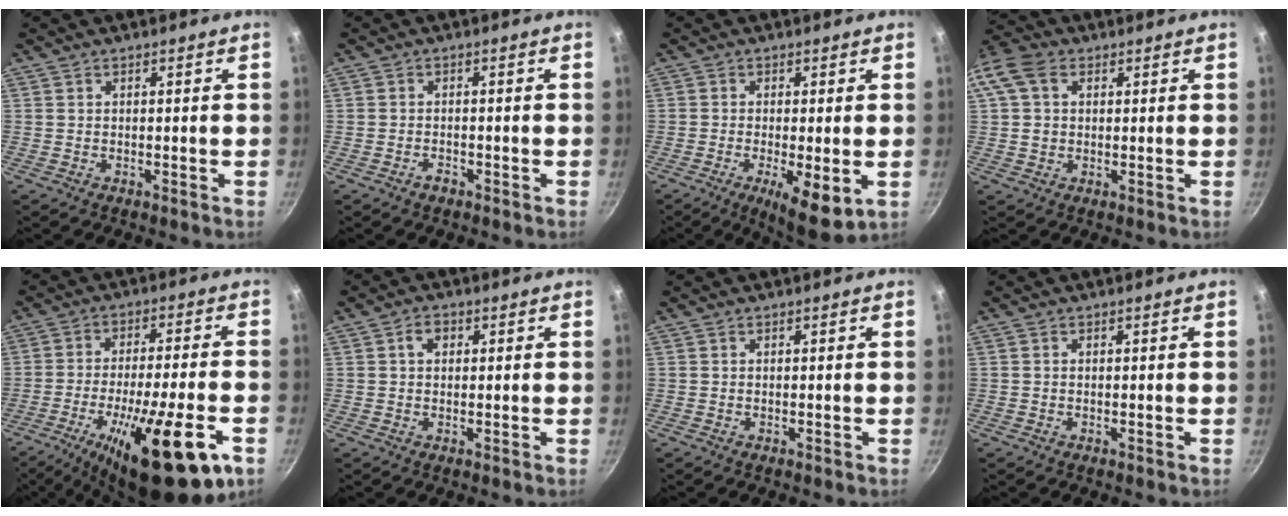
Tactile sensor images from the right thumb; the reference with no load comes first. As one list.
[{"total": 1.6, "force": [-1.2, 0.9, 0.7], "torque": [-0.009, 0.013, -0.019]}, {"total": 8.6, "force": [-2.3, 2.2, 8.0], "torque": [-0.125, -0.008, -0.027]}, {"total": 11.0, "force": [3.0, 8.3, 6.5], "torque": [-0.143, 0.021, 0.044]}, {"total": 20.6, "force": [-9.3, 4.9, 17.7], "torque": [-0.254, 0.013, -0.141]}, {"total": 2.7, "force": [0.7, 2.0, 1.7], "torque": [-0.017, 0.004, 0.008]}, {"total": 0.0}, {"total": 0.0}]